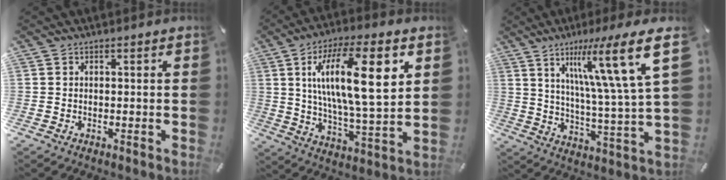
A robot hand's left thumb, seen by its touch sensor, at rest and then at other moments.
{"total": 20.4, "force": [6.7, 6.5, 18.1], "torque": [-0.319, -0.015, 0.093]}
{"total": 22.7, "force": [10.6, 3.5, 19.8], "torque": [-0.307, -0.049, 0.149]}